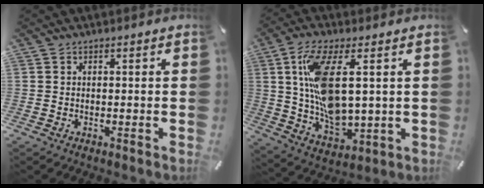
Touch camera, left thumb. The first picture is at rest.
{"total": 15.0, "force": [3.6, 7.3, 12.7], "torque": [-0.259, -0.013, 0.064]}